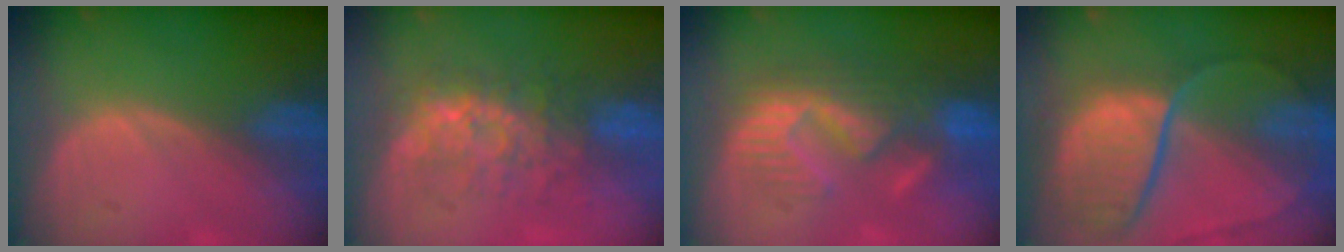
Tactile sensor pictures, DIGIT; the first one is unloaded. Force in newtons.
{"total": 7.7, "press": 7.4, "slide": 1.8}
{"total": 9.6, "press": 9.4, "slide": 2.2}
{"total": 11.0, "press": 9.2, "slide": 6.1}